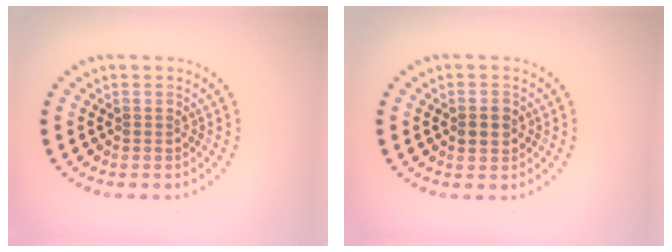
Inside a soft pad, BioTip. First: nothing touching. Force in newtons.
{"total": 2.2, "press": 2.2, "slide": 0.0}